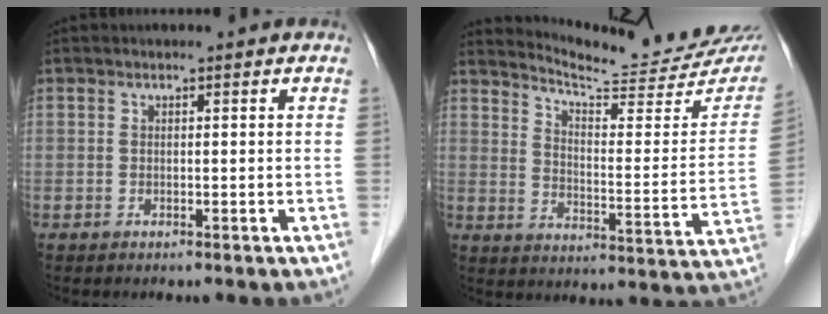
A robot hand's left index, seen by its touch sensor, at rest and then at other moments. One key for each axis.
{"total": 18.1, "fx": 17.3, "fy": 0.4, "fz": 5.3, "tx": -0.085, "ty": -0.091, "tz": 0.222}